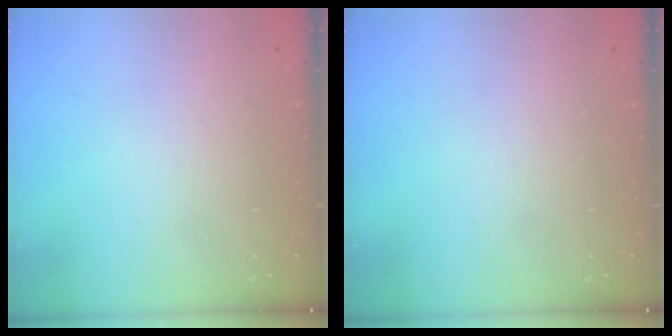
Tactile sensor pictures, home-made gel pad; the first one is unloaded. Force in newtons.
{"total": 0.0}